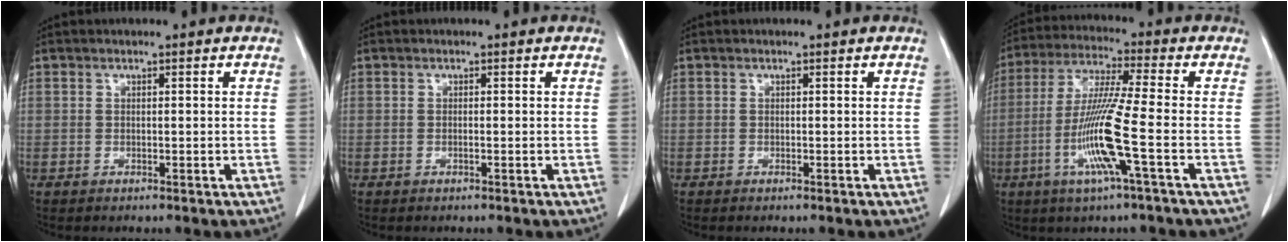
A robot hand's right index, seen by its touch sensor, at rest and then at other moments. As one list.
[{"total": 0.0}, {"total": 0.0}, {"total": 11.8, "force": [-3.5, -0.9, 11.2], "torque": [-0.225, -0.013, -0.073]}]